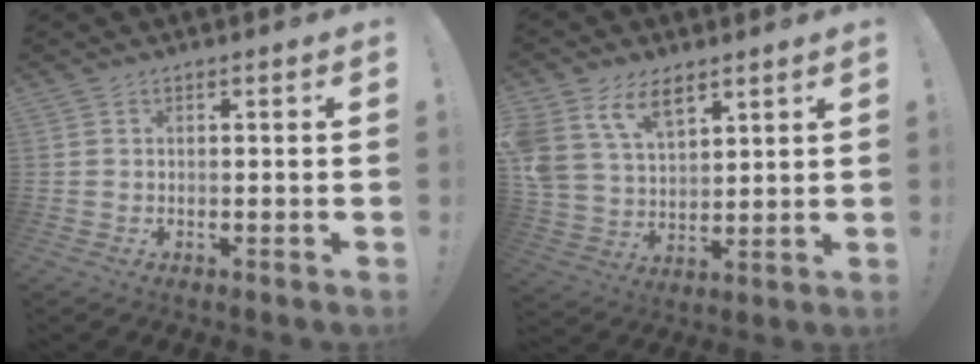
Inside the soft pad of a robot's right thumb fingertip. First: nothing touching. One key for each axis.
{"total": 13.1, "fx": 8.3, "fy": 7.5, "fz": 6.8, "tx": -0.138, "ty": -0.039, "tz": 0.160}